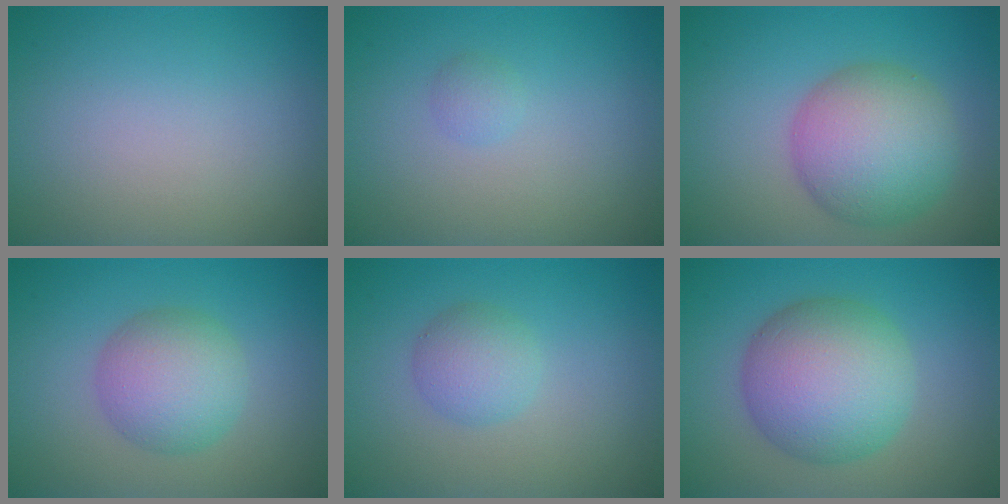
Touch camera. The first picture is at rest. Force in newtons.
{"total": 0.9, "press": 0.9, "slide": 0.0}
{"total": 7.6, "press": 7.6, "slide": 0.4}
{"total": 5.1, "press": 5.1, "slide": 0.2}
{"total": 2.6, "press": 2.6, "slide": 0.1}
{"total": 8.7, "press": 8.7, "slide": 0.3}